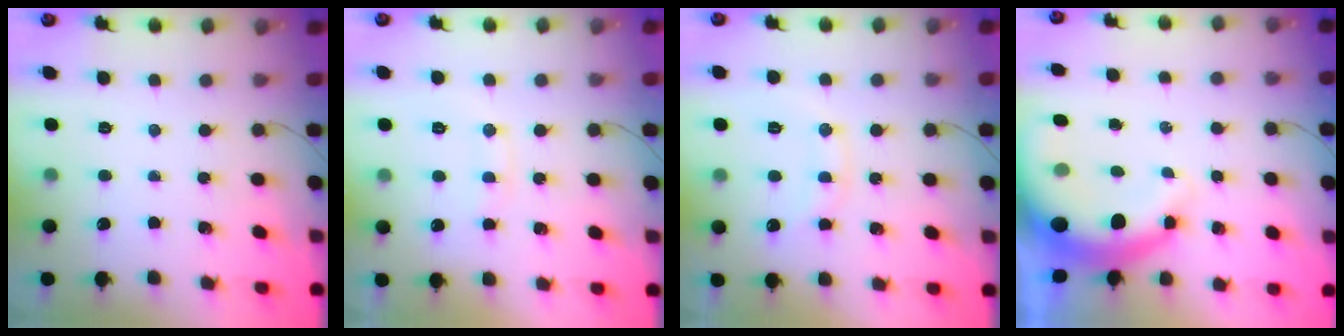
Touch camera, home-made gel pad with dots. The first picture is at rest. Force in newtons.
{"total": 8.1, "press": 8.0, "slide": 1.1}
{"total": 10.5, "press": 10.5, "slide": 0.9}
{"total": 9.0, "press": 8.8, "slide": 1.9}